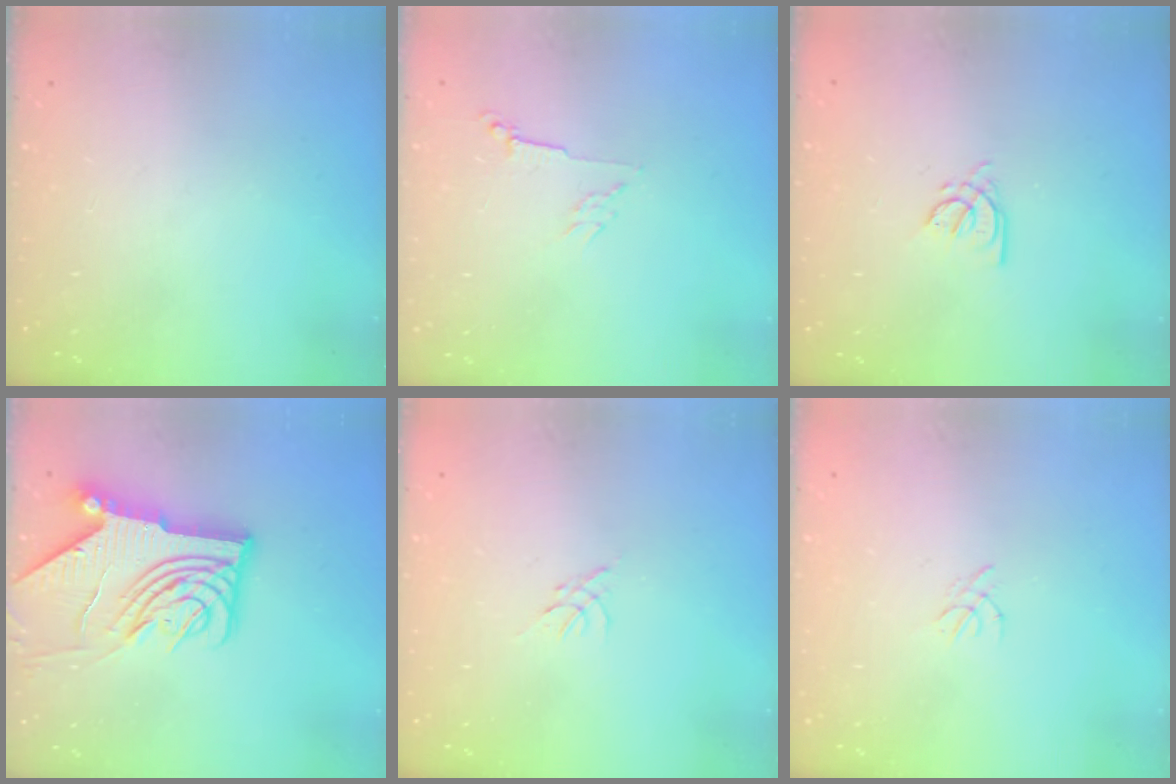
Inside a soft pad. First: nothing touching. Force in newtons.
{"total": 2.8, "press": 2.7, "slide": 0.6}
{"total": 3.9, "press": 3.9, "slide": 0.7}
{"total": 14.7, "press": 14.6, "slide": 1.7}
{"total": 0.0}
{"total": 0.8, "press": 0.7, "slide": 0.3}